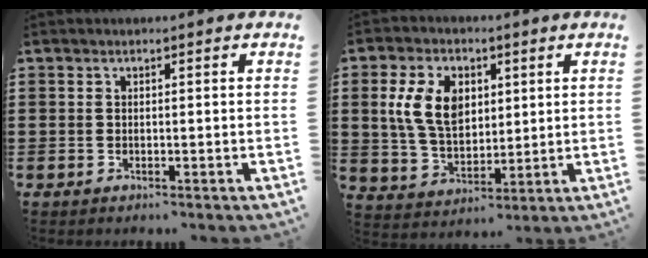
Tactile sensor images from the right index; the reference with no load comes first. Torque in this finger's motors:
{"motor_torque": [1.38, 0.76, 0.42, 0.21]}